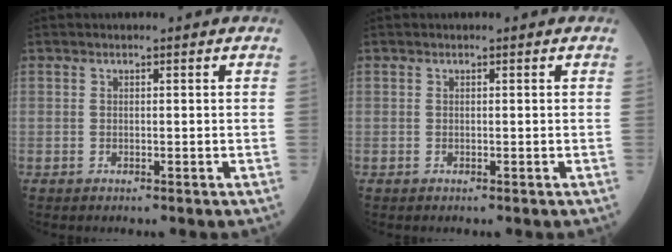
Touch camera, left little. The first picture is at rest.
{"total": 0.0}